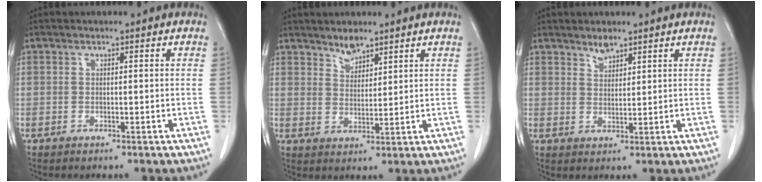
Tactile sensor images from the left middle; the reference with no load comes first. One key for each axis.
{"total": 3.2, "fx": 2.8, "fy": 1.1, "fz": 1.1, "tx": -0.020, "ty": -0.003, "tz": 0.053}
{"total": 2.3, "fx": 2.0, "fy": 0.7, "fz": 0.8, "tx": -0.016, "ty": -0.003, "tz": 0.038}